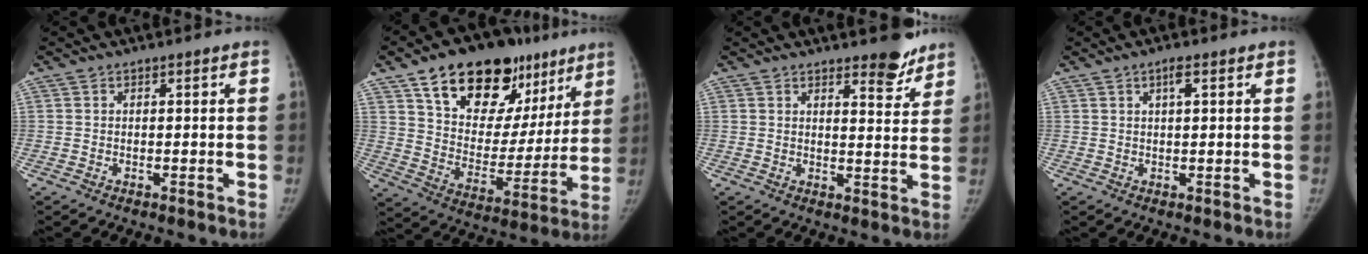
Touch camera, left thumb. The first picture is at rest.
{"total": 26.0, "force": [15.1, 15.1, 14.9], "torque": [-0.181, -0.025, 0.244]}
{"total": 6.1, "force": [4.9, 2.0, 3.0], "torque": [-0.012, -0.036, 0.065]}
{"total": 2.0, "force": [0.9, 0.7, 1.6], "torque": [-0.024, 0.002, 0.015]}